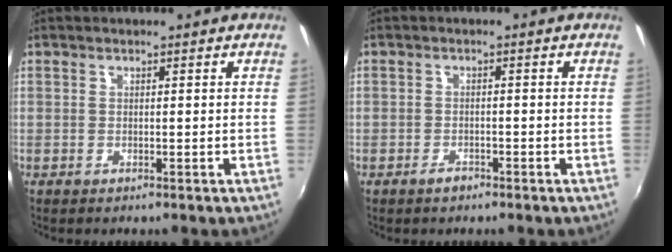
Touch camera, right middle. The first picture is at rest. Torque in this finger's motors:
{"motor_torque": [0.29, -0.25, -0.01, 0.00]}